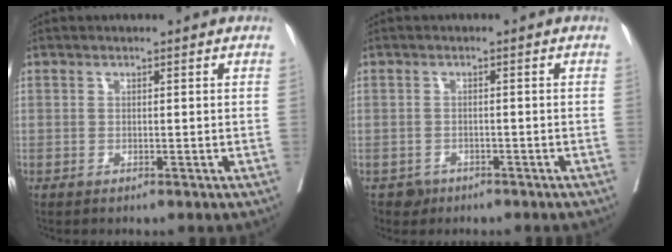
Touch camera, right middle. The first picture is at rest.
{"total": 2.1, "force": [-1.4, 1.5, 0.0], "torque": [-0.002, 0.006, -0.021]}